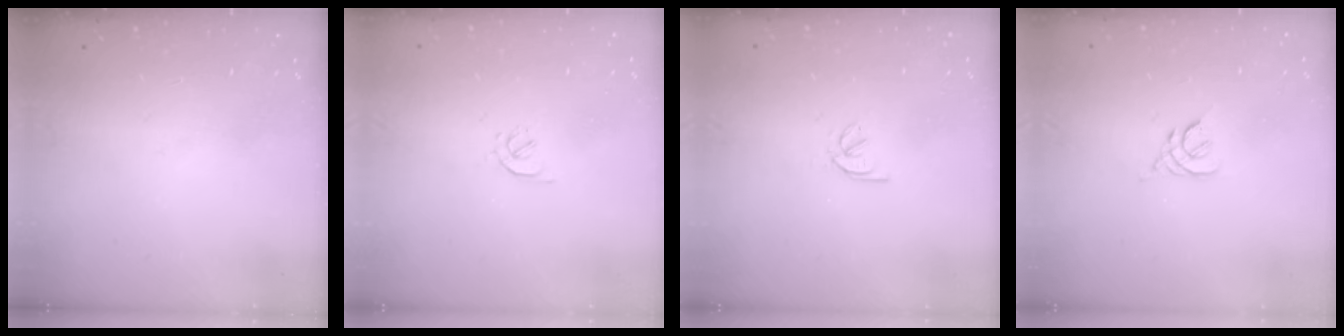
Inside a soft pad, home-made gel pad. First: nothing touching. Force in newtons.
{"total": 1.6, "press": 1.6, "slide": 0.4}
{"total": 2.3, "press": 2.2, "slide": 0.5}
{"total": 2.8, "press": 2.8, "slide": 0.7}